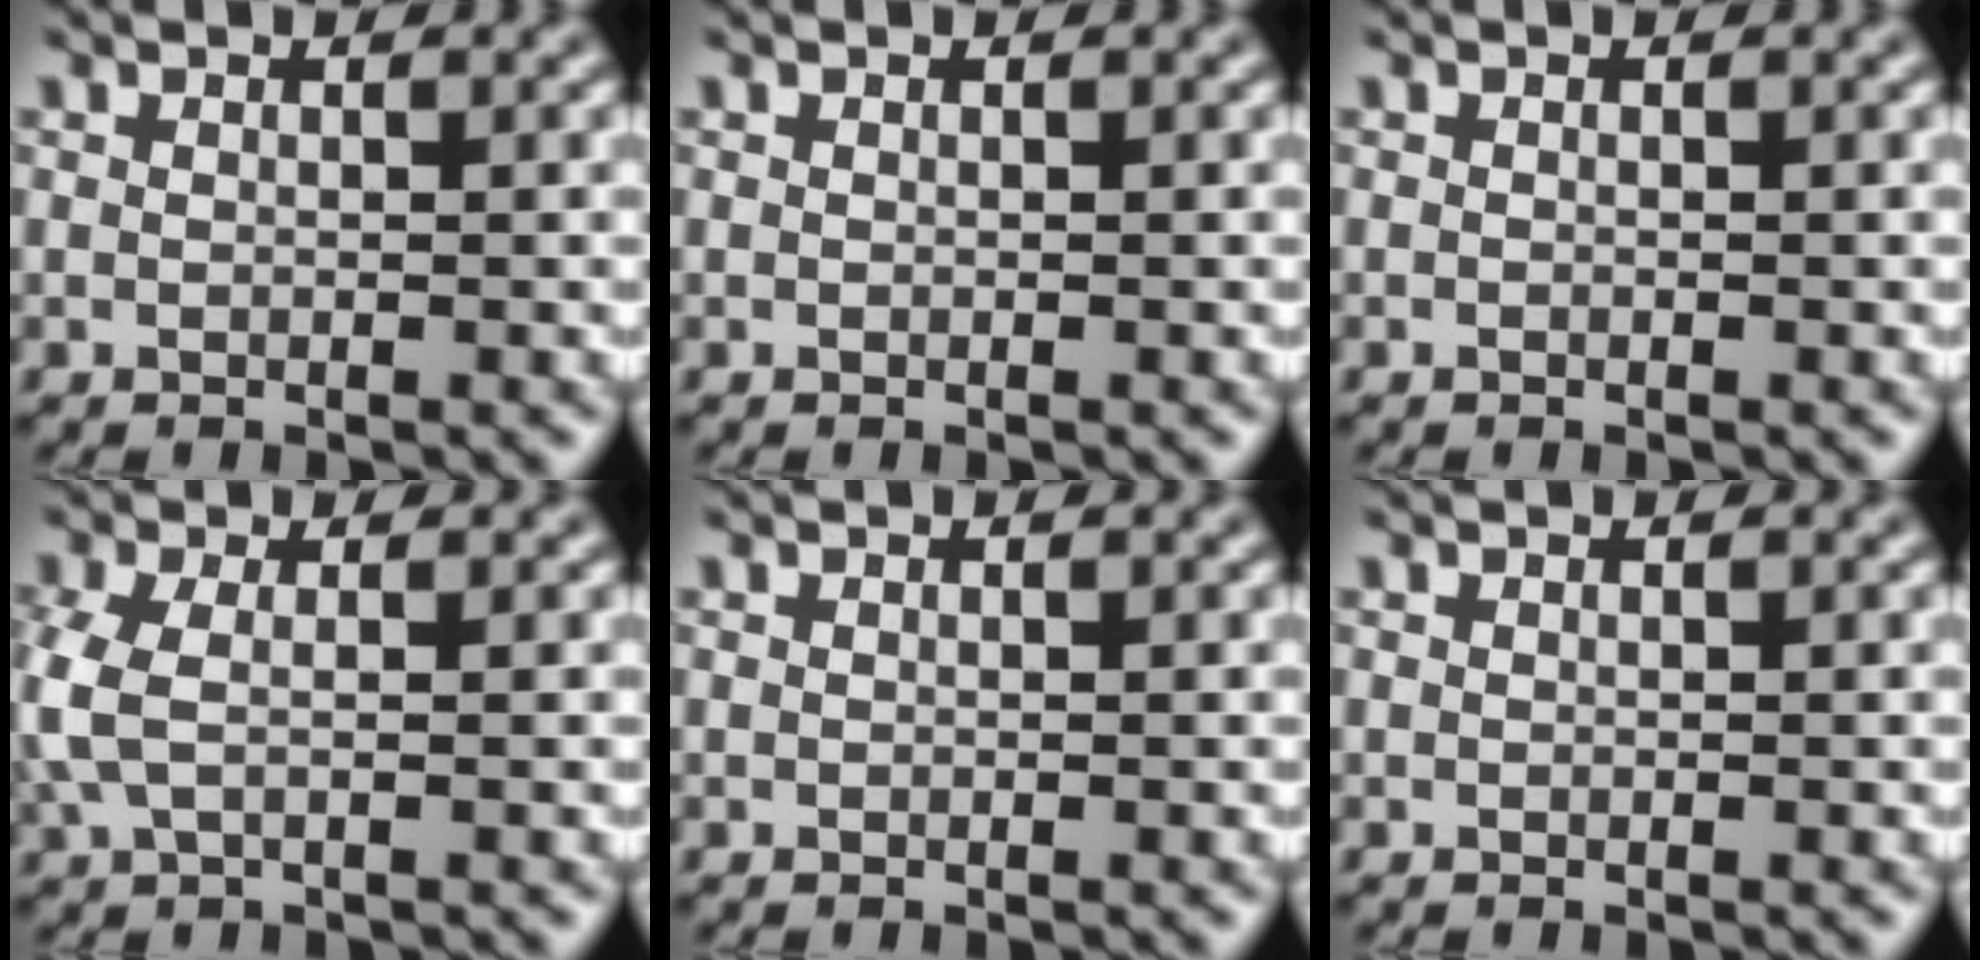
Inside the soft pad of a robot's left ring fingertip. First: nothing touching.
{"total": 0.0}
{"total": 0.0}
{"total": 2.8, "force": [-0.4, 1.3, 2.5], "torque": [-0.085, 0.001, -0.005]}
{"total": 0.0}
{"total": 0.0}